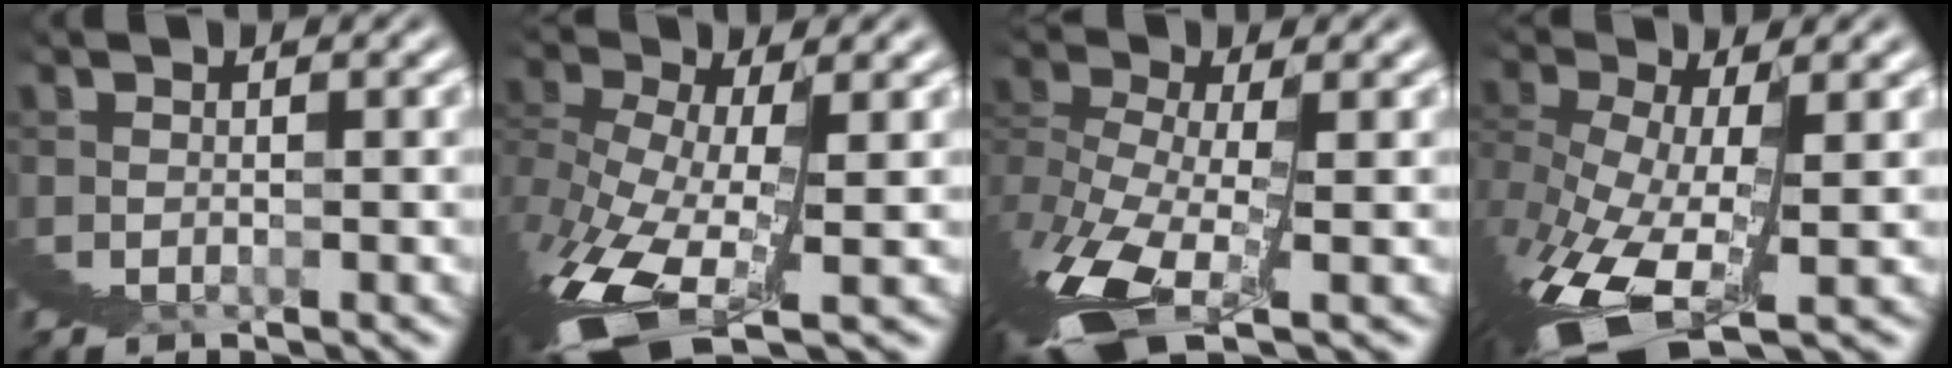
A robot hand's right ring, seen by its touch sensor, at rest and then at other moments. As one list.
[{"total": 5.4, "force": [-1.9, 1.2, 4.9], "torque": [-0.089, -0.020, -0.009]}, {"total": 3.8, "force": [-1.1, 0.2, 3.7], "torque": [-0.070, -0.015, -0.002]}, {"total": 6.4, "force": [-1.6, 2.0, 5.9], "torque": [-0.098, -0.018, -0.001]}]